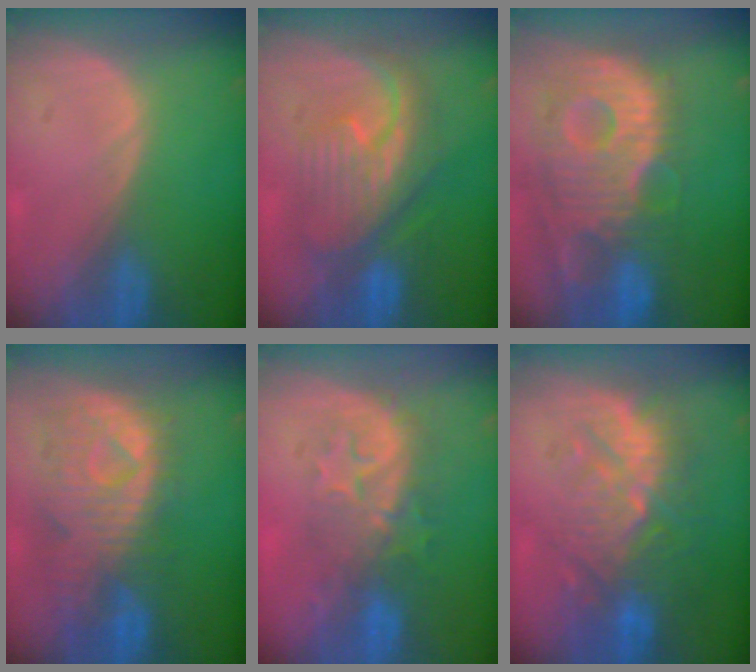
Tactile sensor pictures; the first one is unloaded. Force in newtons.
{"total": 9.1, "press": 9.0, "slide": 0.6}
{"total": 13.5, "press": 11.7, "slide": 6.7}
{"total": 10.9, "press": 9.6, "slide": 5.2}
{"total": 8.0, "press": 7.8, "slide": 1.7}
{"total": 10.3, "press": 9.8, "slide": 3.2}